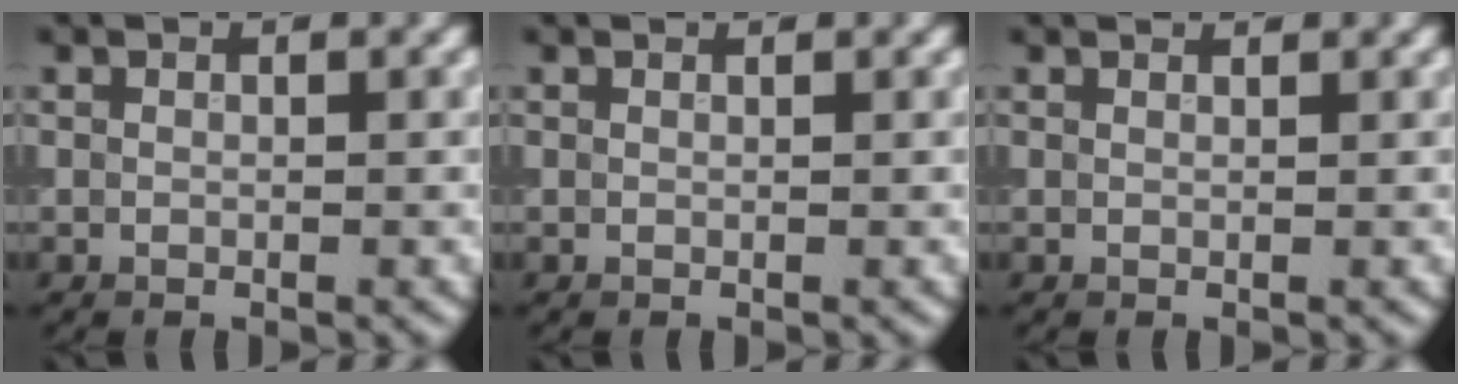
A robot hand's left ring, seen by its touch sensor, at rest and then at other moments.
{"total": 0.8, "force": [0.8, 0.1, 0.1], "torque": [-0.006, -0.005, 0.006]}
{"total": 1.5, "force": [1.4, 0.2, 0.4], "torque": [-0.016, -0.002, 0.011]}